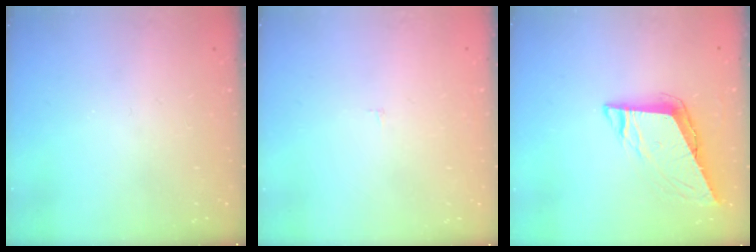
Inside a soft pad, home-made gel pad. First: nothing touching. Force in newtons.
{"total": 1.6, "press": 1.6, "slide": 0.1}
{"total": 8.0, "press": 8.0, "slide": 0.8}